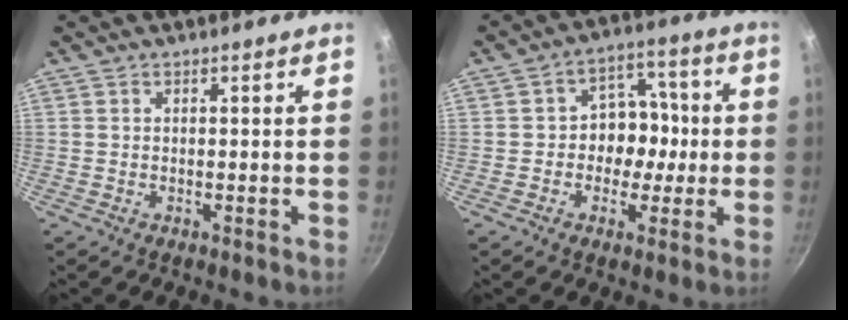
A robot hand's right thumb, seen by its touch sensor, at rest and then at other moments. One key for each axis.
{"total": 9.1, "fx": -0.9, "fy": 7.5, "fz": 5.0, "tx": -0.010, "ty": 0.026, "tz": -0.023}